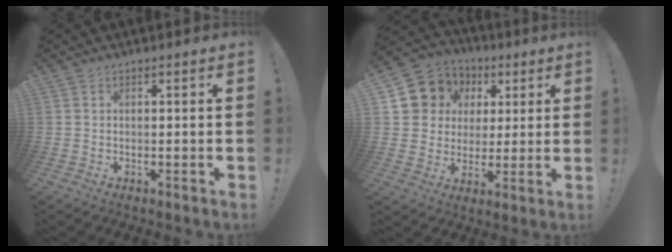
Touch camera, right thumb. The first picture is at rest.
{"total": 10.2, "force": [3.4, 9.4, 2.3], "torque": [-0.030, -0.026, 0.076]}